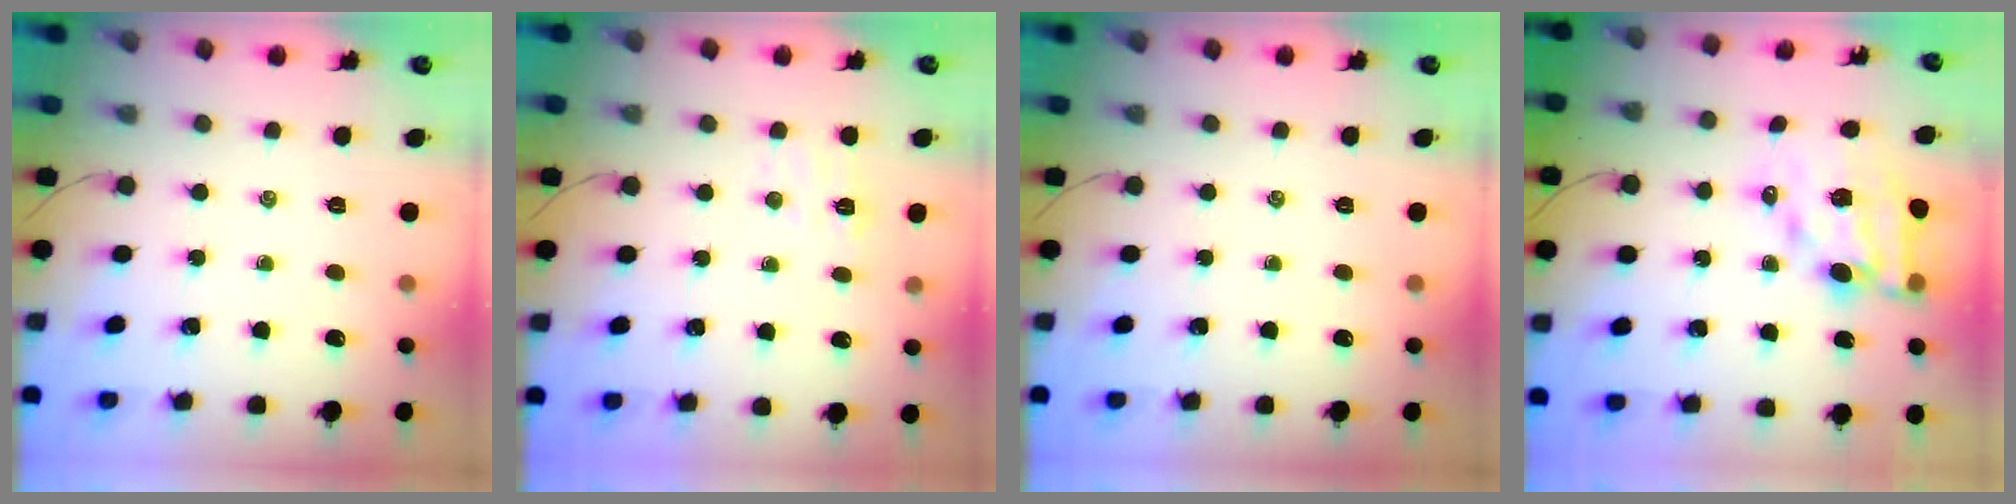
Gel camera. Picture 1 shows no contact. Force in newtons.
{"total": 6.4, "press": 6.2, "slide": 1.4}
{"total": 0.0}
{"total": 12.0, "press": 11.5, "slide": 3.3}